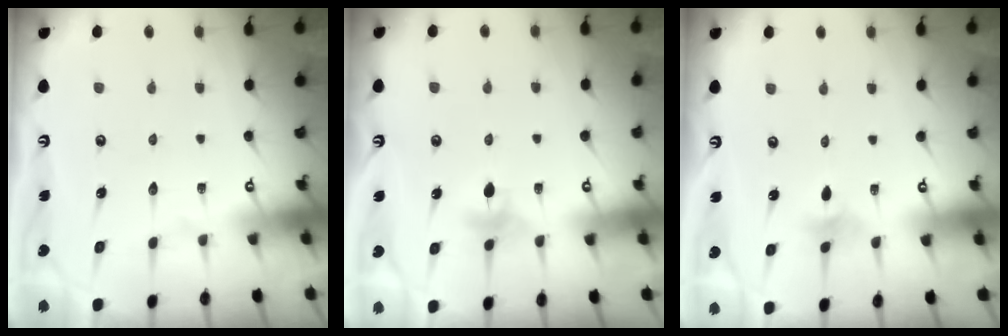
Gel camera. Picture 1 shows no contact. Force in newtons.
{"total": 3.9, "press": 3.8, "slide": 0.8}
{"total": 2.6, "press": 2.6, "slide": 0.5}